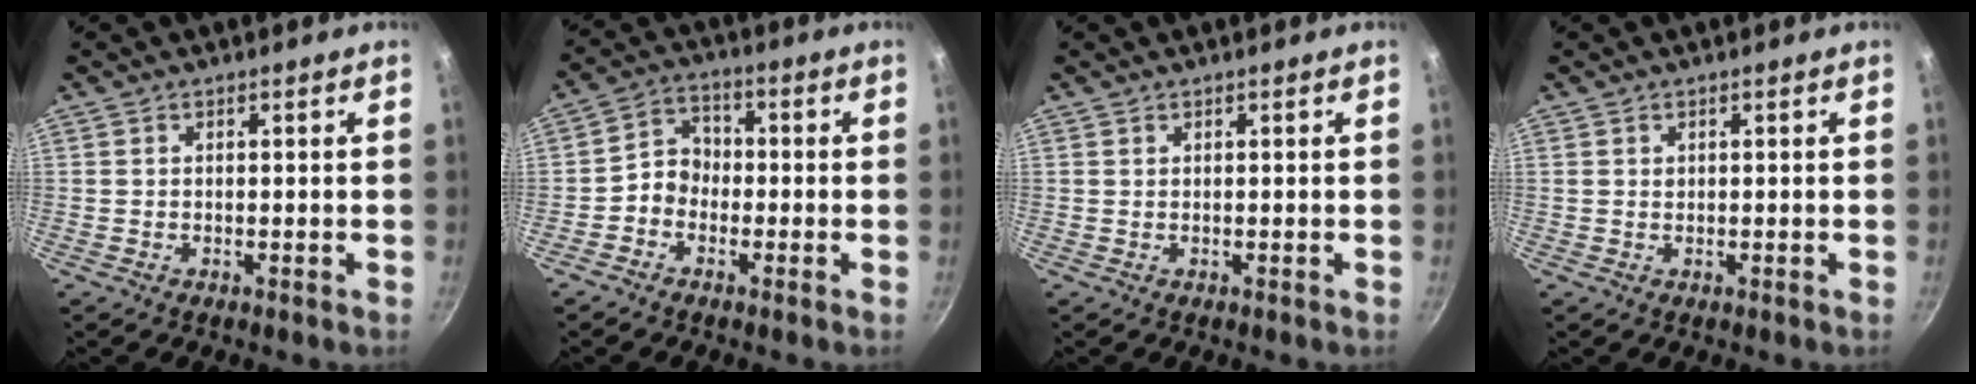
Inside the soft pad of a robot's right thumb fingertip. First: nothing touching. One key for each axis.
{"total": 5.3, "fx": -1.5, "fy": 4.5, "fz": 2.4, "tx": -0.011, "ty": 0.025, "tz": -0.043}
{"total": 0.0}
{"total": 0.5, "fx": 0.4, "fy": 0.3, "fz": 0.2, "tx": -0.003, "ty": -0.001, "tz": 0.007}